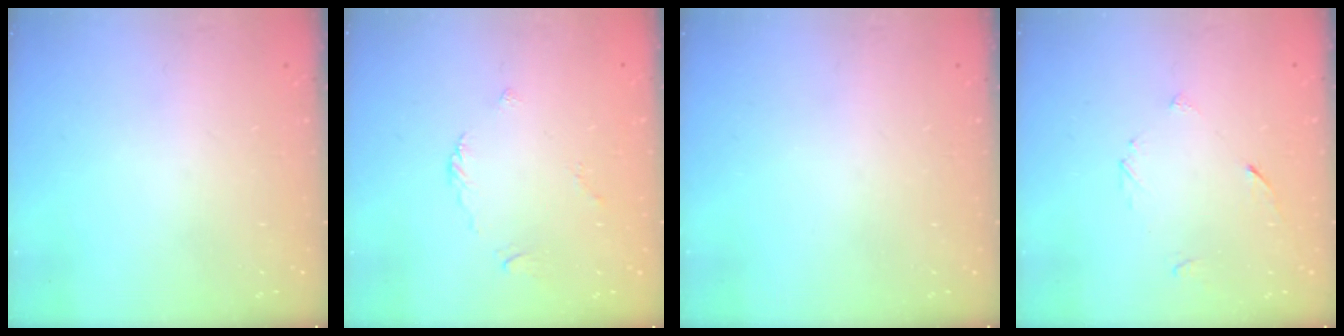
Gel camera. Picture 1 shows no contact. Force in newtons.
{"total": 2.7, "press": 2.6, "slide": 0.6}
{"total": 0.0}
{"total": 3.1, "press": 3.1, "slide": 0.4}